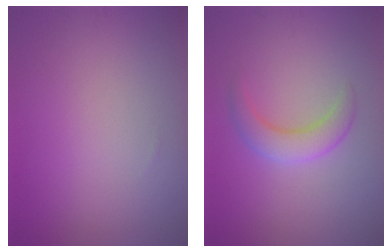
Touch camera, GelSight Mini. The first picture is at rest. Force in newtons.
{"total": 3.0, "press": 3.0, "slide": 0.2}